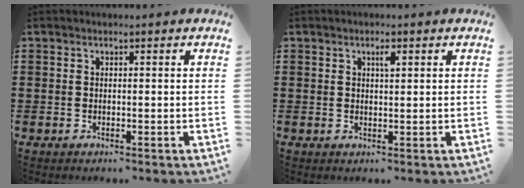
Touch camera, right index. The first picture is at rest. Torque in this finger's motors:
{"motor_torque": [0.07, -0.07, 0.03, 0.02]}